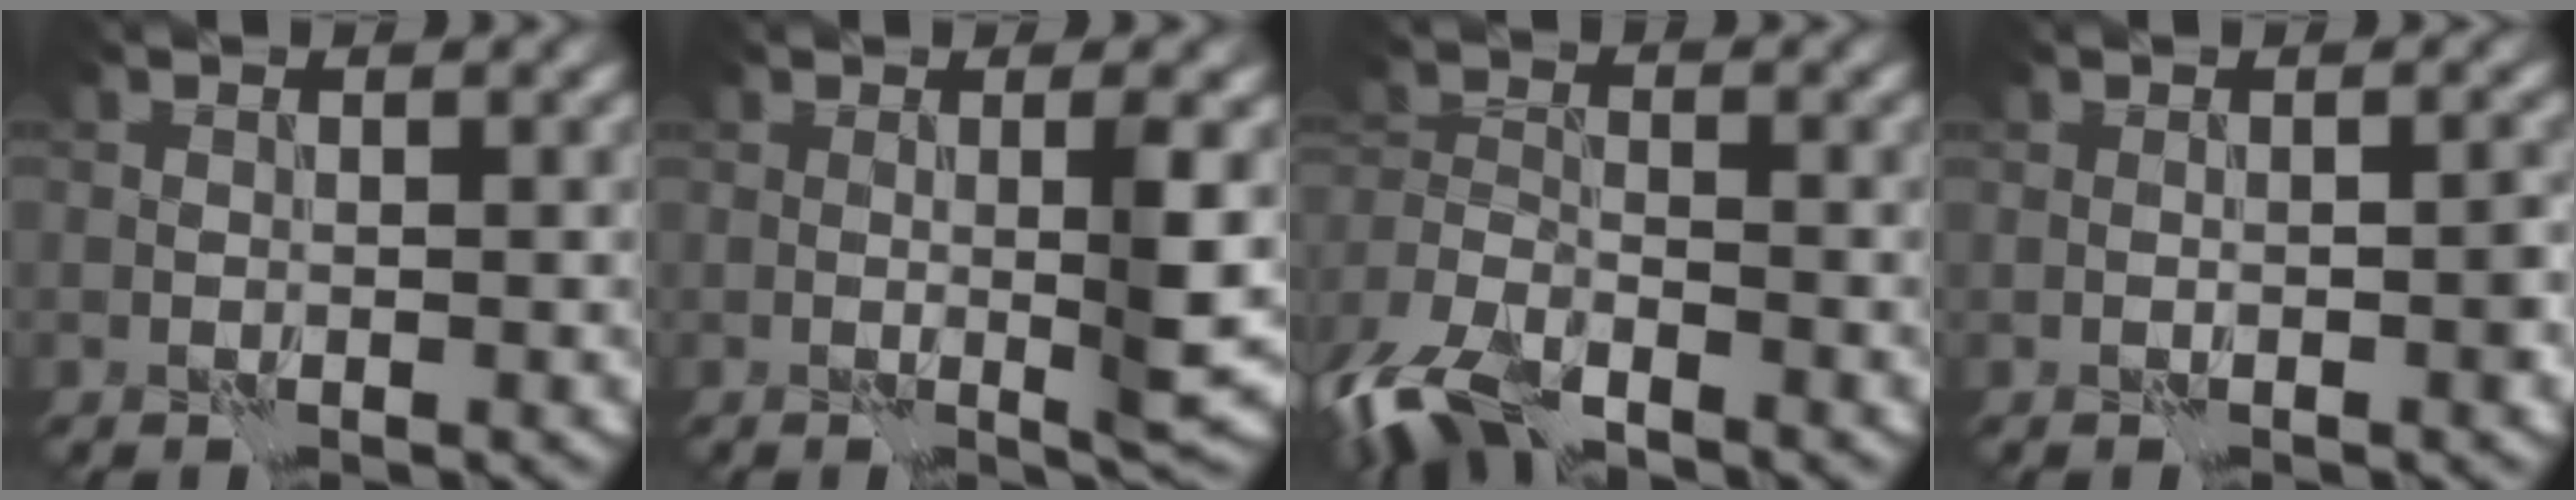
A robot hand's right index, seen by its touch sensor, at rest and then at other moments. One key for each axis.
{"total": 3.7, "fx": 0.3, "fy": 0.4, "fz": 3.6, "tx": -0.059, "ty": -0.004, "tz": 0.004}
{"total": 6.9, "fx": -5.3, "fy": 2.6, "fz": 3.7, "tx": -0.080, "ty": -0.017, "tz": -0.113}
{"total": 1.1, "fx": -0.2, "fy": 0.3, "fz": 1.1, "tx": -0.019, "ty": 0.002, "tz": -0.004}